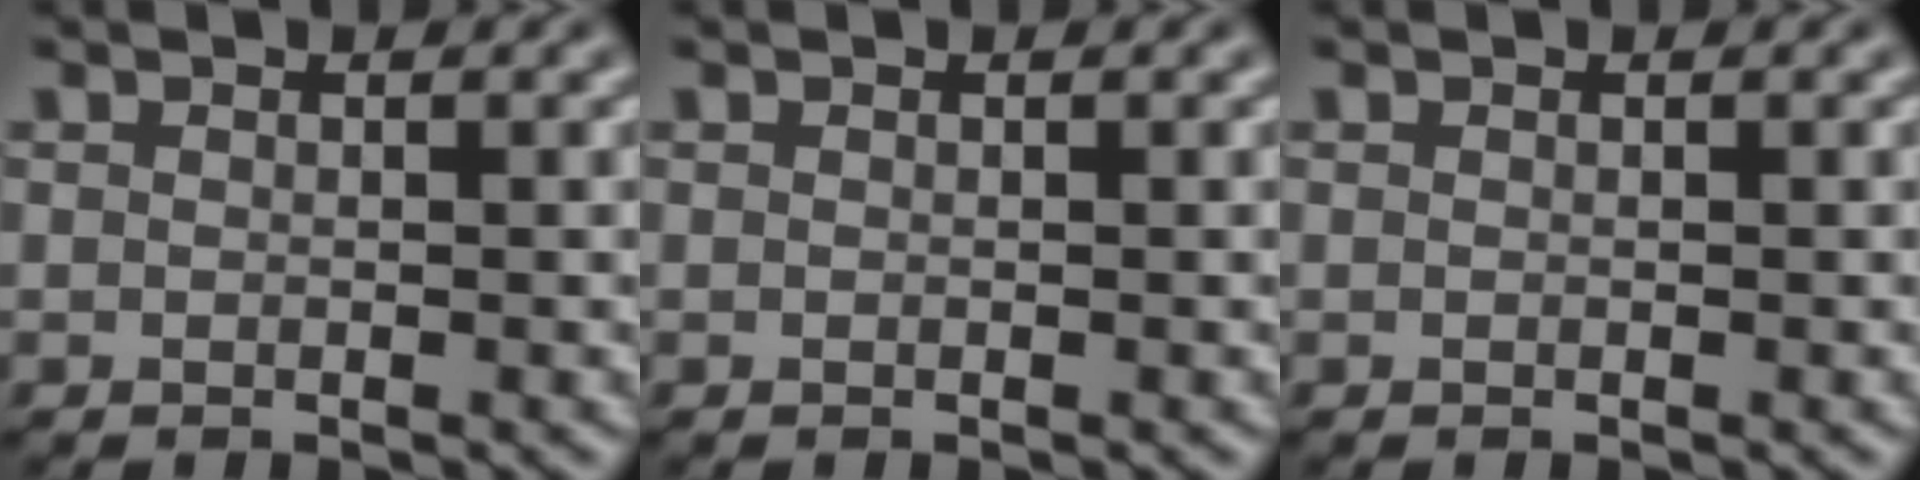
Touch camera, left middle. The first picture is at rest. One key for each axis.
{"total": 0.0}
{"total": 0.0}